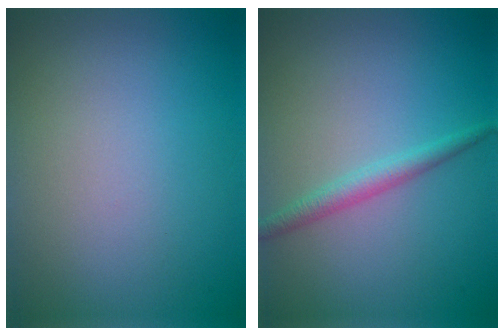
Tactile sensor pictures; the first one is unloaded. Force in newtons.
{"total": 1.9, "press": 1.9, "slide": 0.1}